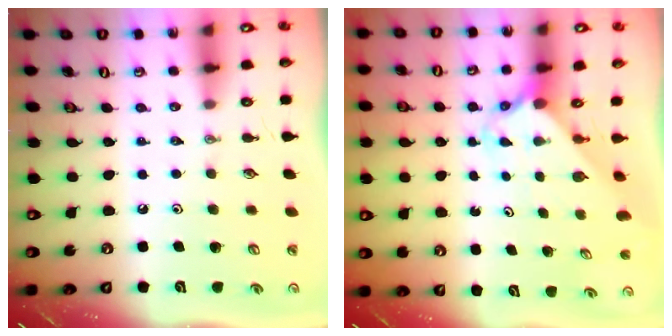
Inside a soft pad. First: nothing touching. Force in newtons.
{"total": 2.4, "press": 2.4, "slide": 0.2}